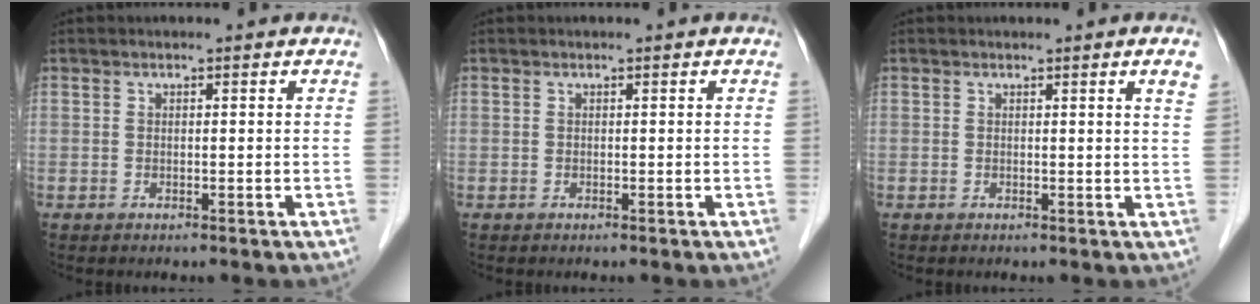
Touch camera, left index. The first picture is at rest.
{"total": 0.0}
{"total": 2.2, "force": [1.3, -0.3, 1.7], "torque": [-0.021, -0.004, 0.013]}